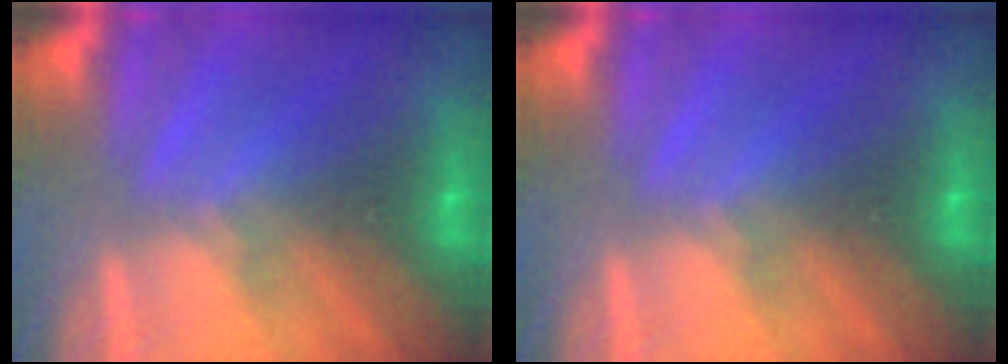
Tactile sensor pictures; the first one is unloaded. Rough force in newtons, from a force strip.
{"total": 0.0}